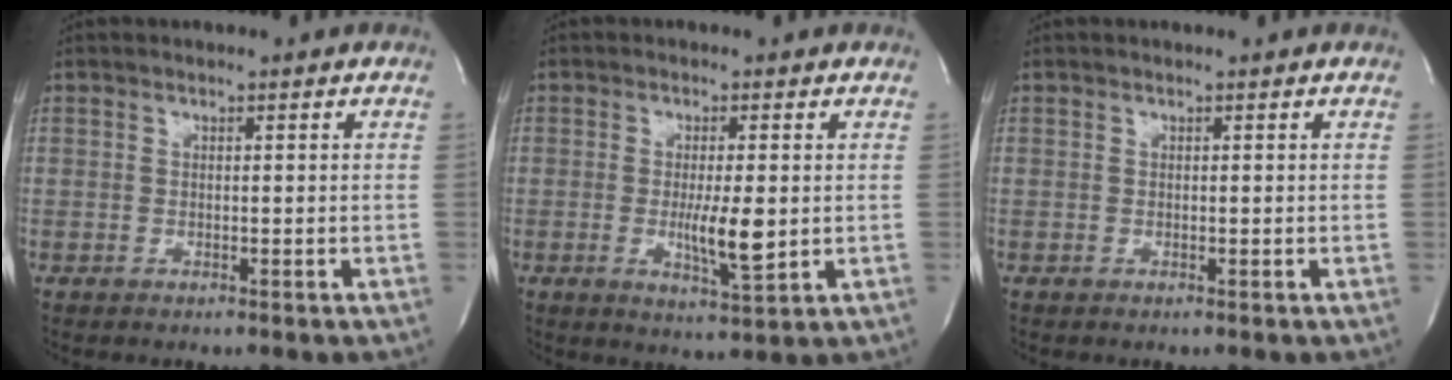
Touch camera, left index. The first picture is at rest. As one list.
[{"total": 5.6, "force": [-0.4, 0.8, 5.5], "torque": [-0.099, -0.015, -0.006]}, {"total": 0.0}]